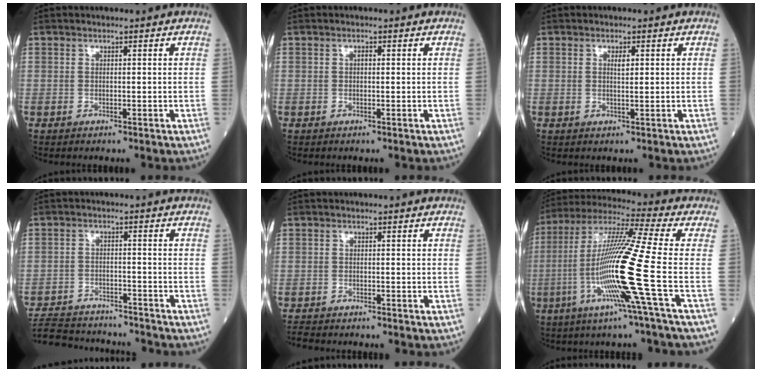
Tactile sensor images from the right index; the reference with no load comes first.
{"total": 0.6, "force": [0.0, 0.3, 0.5], "torque": [-0.009, 0.002, -0.001]}
{"total": 1.5, "force": [0.6, 0.2, 1.4], "torque": [-0.028, 0.002, 0.013]}
{"total": 13.6, "force": [-12.8, 3.0, 3.5], "torque": [-0.069, 0.009, -0.188]}
{"total": 2.5, "force": [-2.4, 0.5, 0.4], "torque": [-0.008, -0.008, -0.041]}
{"total": 16.7, "force": [-4.5, -2.5, 15.8], "torque": [-0.314, -0.015, -0.097]}